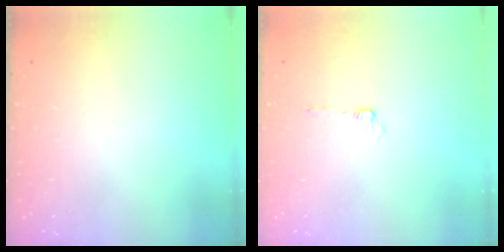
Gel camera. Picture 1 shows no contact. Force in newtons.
{"total": 4.4, "press": 4.4, "slide": 0.5}